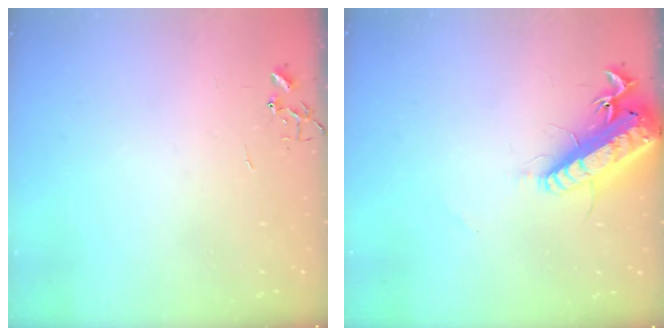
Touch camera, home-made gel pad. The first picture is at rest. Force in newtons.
{"total": 18.4, "press": 18.0, "slide": 4.0}